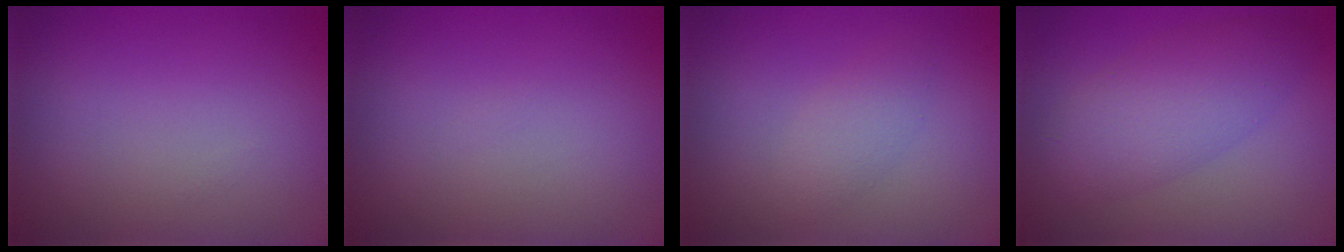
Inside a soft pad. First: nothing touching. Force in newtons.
{"total": 0.0}
{"total": 1.7, "press": 1.7, "slide": 0.1}
{"total": 4.9, "press": 4.9, "slide": 0.1}